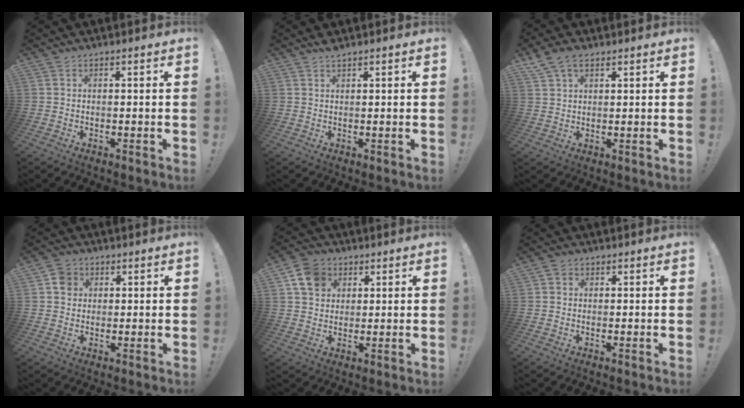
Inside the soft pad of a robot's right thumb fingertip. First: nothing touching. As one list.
[{"total": 1.4, "force": [1.3, 0.1, 0.5], "torque": [-0.002, -0.007, 0.023]}, {"total": 5.7, "force": [3.5, 3.1, 3.2], "torque": [-0.056, -0.010, 0.068]}, {"total": 5.2, "force": [1.3, 4.7, 1.9], "torque": [-0.023, 0.008, 0.024]}, {"total": 9.2, "force": [3.9, 7.5, 3.6], "torque": [-0.060, -0.006, 0.082]}, {"total": 1.5, "force": [0.2, 1.4, 0.4], "torque": [-0.002, 0.002, 0.001]}]